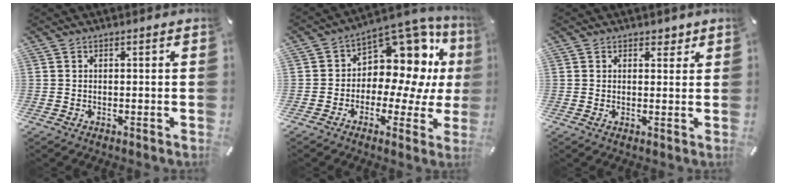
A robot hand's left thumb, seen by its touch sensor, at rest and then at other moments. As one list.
[{"total": 12.5, "force": [4.5, 8.5, 8.0], "torque": [-0.107, -0.056, 0.078]}, {"total": 2.3, "force": [1.6, 1.6, 0.6], "torque": [0.011, -0.007, 0.023]}]